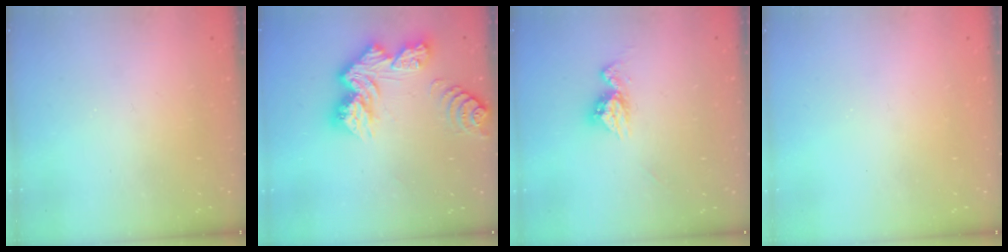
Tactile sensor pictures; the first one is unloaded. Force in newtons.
{"total": 14.2, "press": 14.1, "slide": 1.6}
{"total": 8.7, "press": 8.6, "slide": 0.7}
{"total": 0.0}